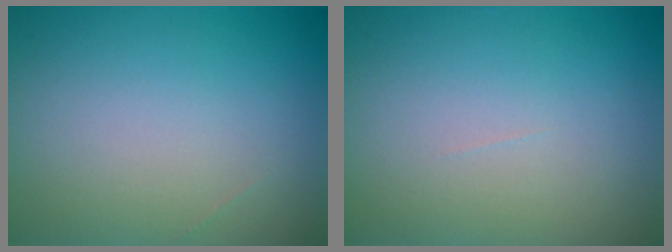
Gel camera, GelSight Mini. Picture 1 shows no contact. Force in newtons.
{"total": 0.0}